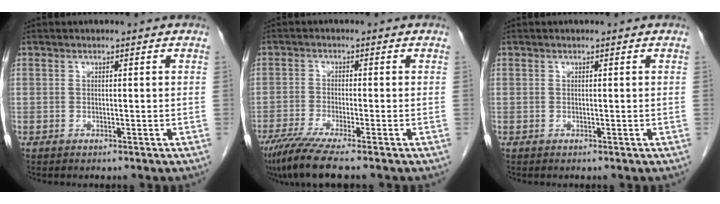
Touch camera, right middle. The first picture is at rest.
{"total": 7.3, "force": [-5.7, -0.5, 4.5], "torque": [-0.075, -0.023, -0.097]}
{"total": 0.0}